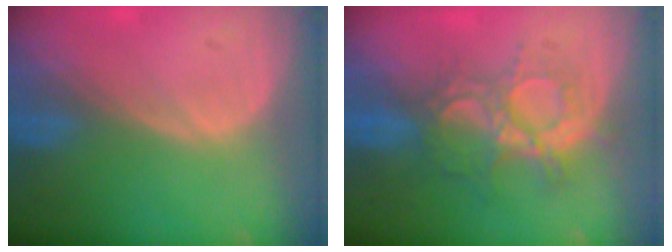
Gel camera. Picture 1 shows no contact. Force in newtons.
{"total": 9.0, "press": 8.0, "slide": 4.0}